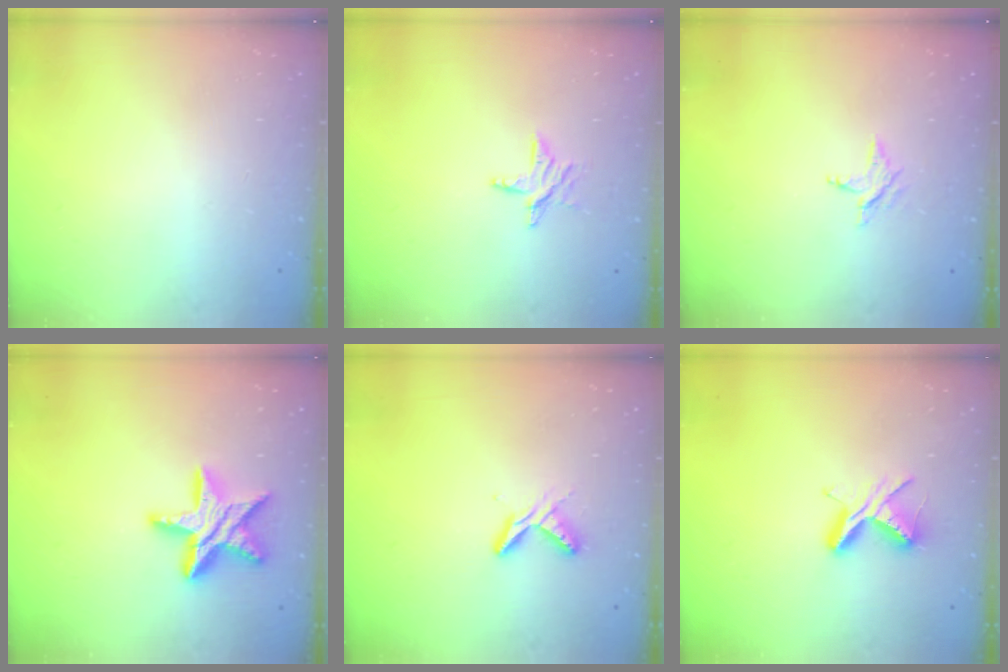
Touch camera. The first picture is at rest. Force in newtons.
{"total": 5.5, "press": 5.5, "slide": 0.5}
{"total": 2.5, "press": 2.5, "slide": 0.3}
{"total": 16.8, "press": 16.8, "slide": 1.1}
{"total": 6.0, "press": 6.0, "slide": 0.7}
{"total": 6.7, "press": 6.6, "slide": 0.6}